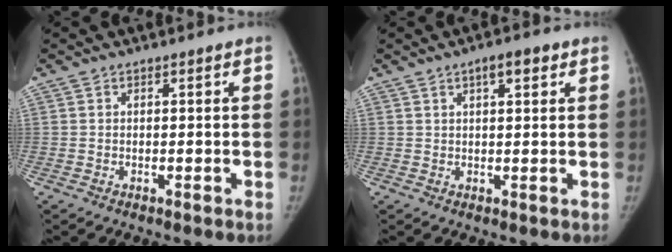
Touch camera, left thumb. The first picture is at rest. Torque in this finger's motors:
{"motor_torque": [0.21, 0.02, 0.42, -0.48, 0.09]}